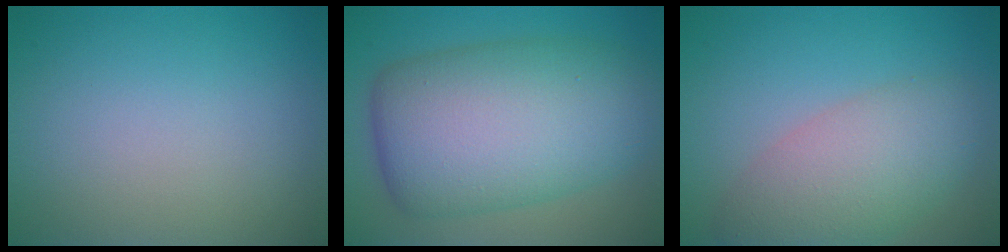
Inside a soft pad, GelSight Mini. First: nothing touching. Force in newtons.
{"total": 12.2, "press": 12.2, "slide": 0.2}
{"total": 5.9, "press": 5.9, "slide": 0.2}